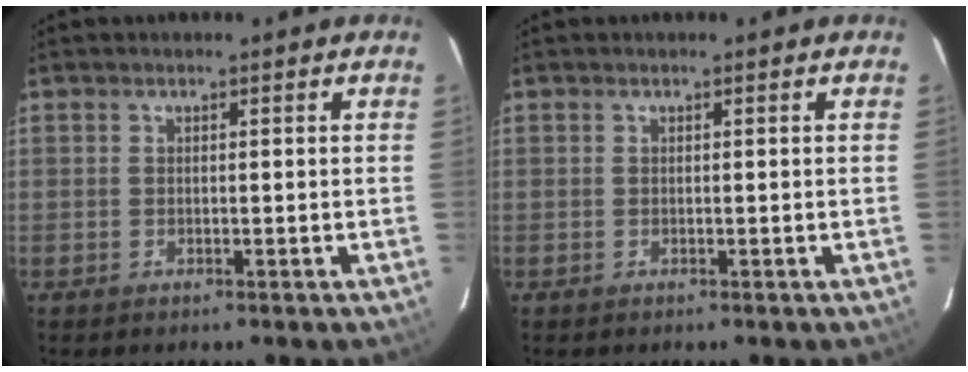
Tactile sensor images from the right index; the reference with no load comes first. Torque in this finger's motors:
{"motor_torque": [0.00, 0.00, 0.00, 0.00]}